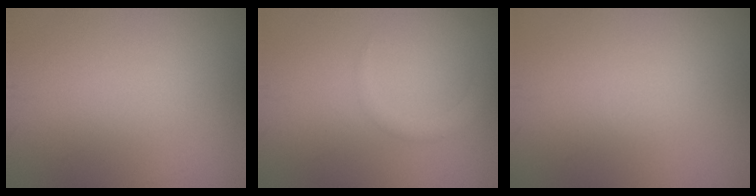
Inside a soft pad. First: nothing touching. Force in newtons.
{"total": 1.8, "press": 1.8, "slide": 0.0}
{"total": 0.0}